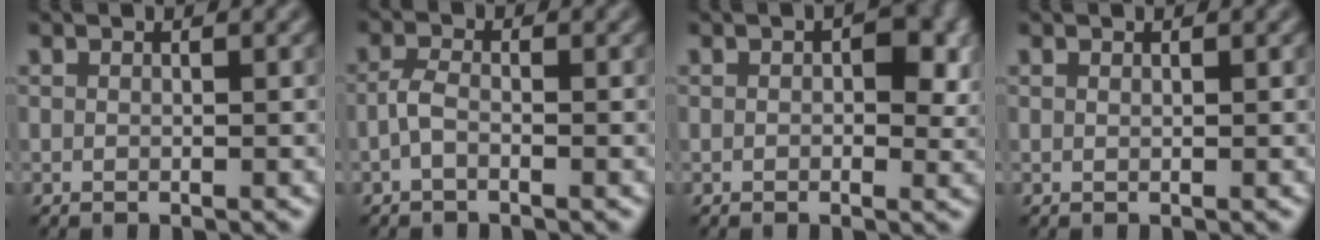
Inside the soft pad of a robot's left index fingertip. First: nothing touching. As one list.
[{"total": 1.6, "force": [-0.8, 0.7, 1.2], "torque": [-0.027, 0.002, -0.020]}, {"total": 4.1, "force": [0.8, 2.4, 3.2], "torque": [-0.030, 0.000, 0.004]}, {"total": 0.0}]